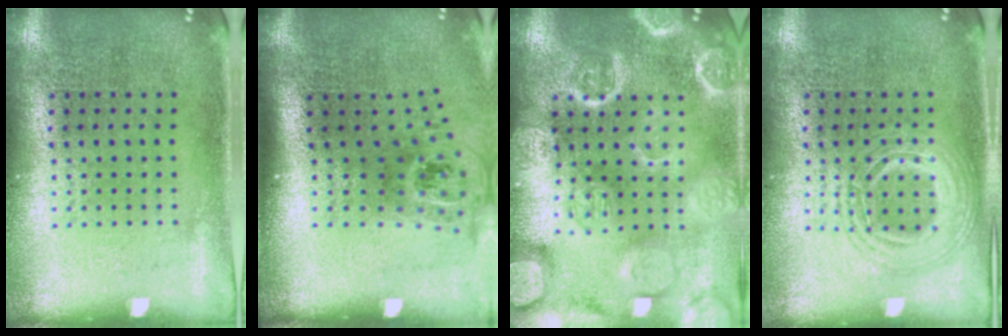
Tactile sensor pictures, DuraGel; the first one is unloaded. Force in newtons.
{"total": 1.8, "press": 1.3, "slide": 1.2}
{"total": 6.4, "press": 6.3, "slide": 0.8}
{"total": 2.5, "press": 2.5, "slide": 0.3}